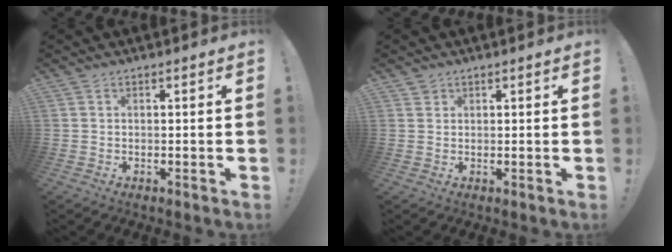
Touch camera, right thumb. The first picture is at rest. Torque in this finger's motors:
{"motor_torque": [0.02, 0.07, 0.04, -0.02, -0.06]}